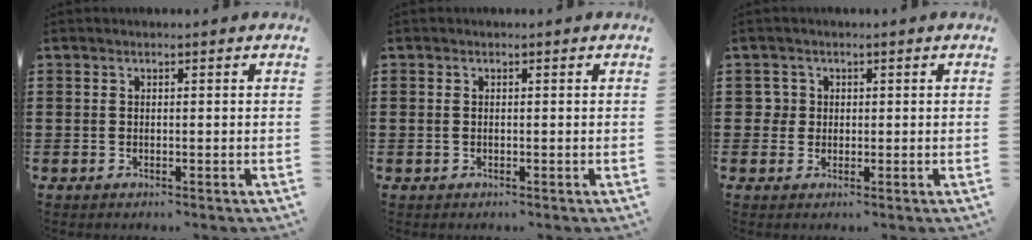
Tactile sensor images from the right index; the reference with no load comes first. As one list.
[{"total": 0.5, "force": [0.0, 0.3, 0.5], "torque": [-0.012, 0.000, -0.001]}, {"total": 2.2, "force": [0.3, 2.1, 0.7], "torque": [-0.022, 0.010, 0.004]}]